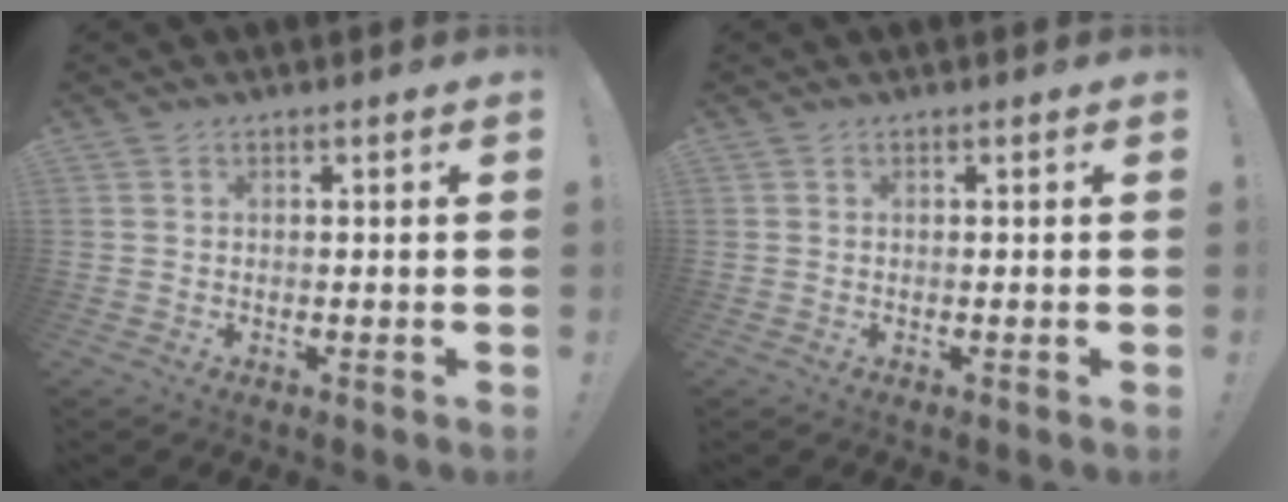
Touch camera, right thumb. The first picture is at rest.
{"total": 0.0}